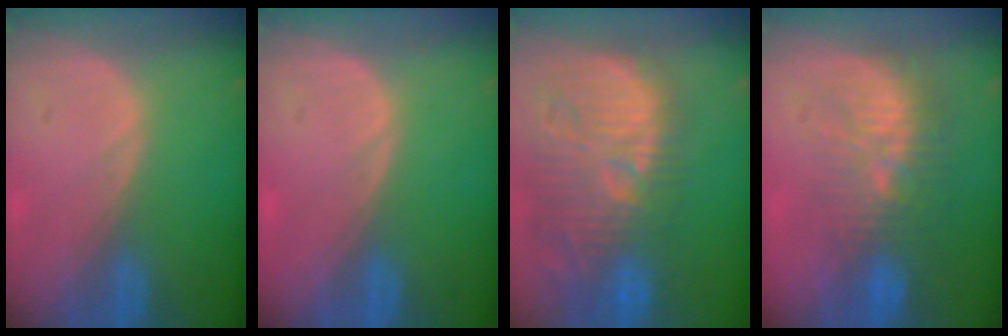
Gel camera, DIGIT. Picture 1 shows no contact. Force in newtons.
{"total": 0.0}
{"total": 13.9, "press": 12.7, "slide": 5.5}
{"total": 9.7, "press": 9.1, "slide": 3.6}